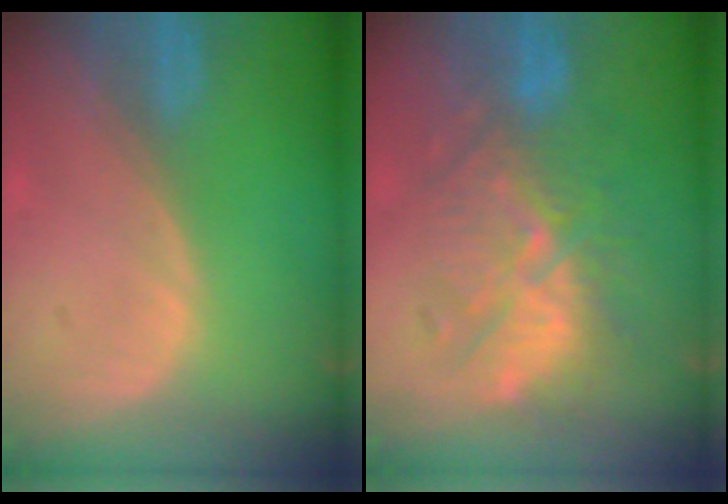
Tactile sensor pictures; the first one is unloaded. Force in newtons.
{"total": 10.1, "press": 10.0, "slide": 0.4}